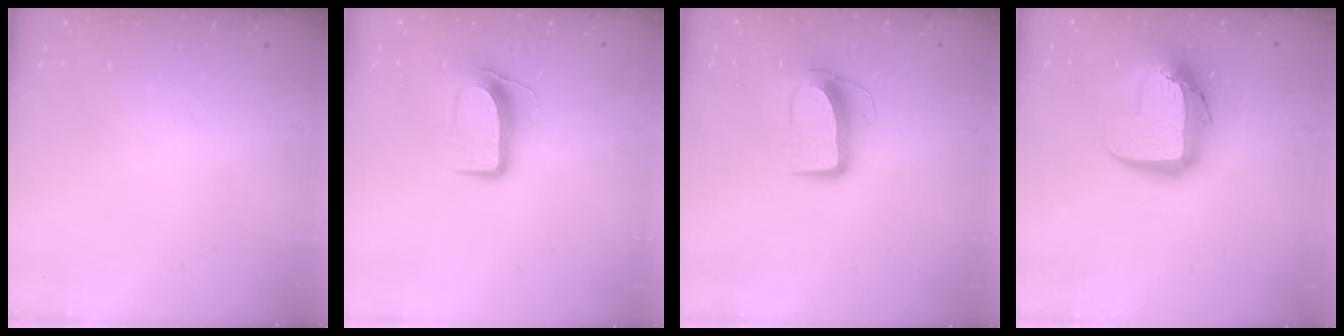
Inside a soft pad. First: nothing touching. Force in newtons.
{"total": 8.8, "press": 8.7, "slide": 1.0}
{"total": 10.3, "press": 10.3, "slide": 0.2}
{"total": 14.6, "press": 14.6, "slide": 1.4}